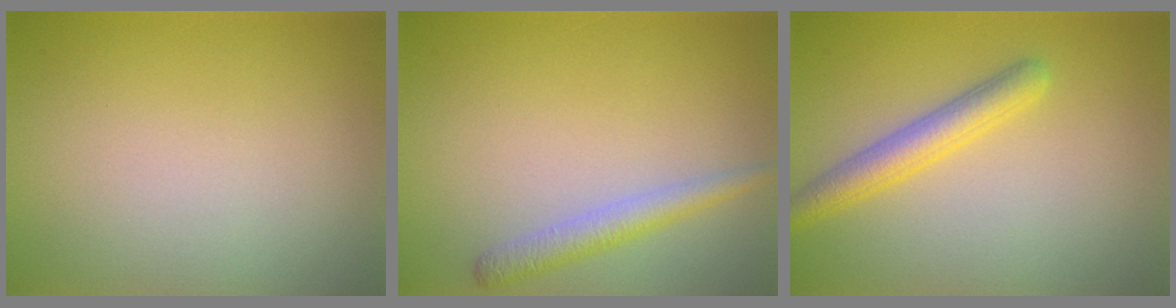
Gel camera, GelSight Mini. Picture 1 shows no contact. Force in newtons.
{"total": 2.2, "press": 2.2, "slide": 0.1}
{"total": 3.0, "press": 3.0, "slide": 0.1}